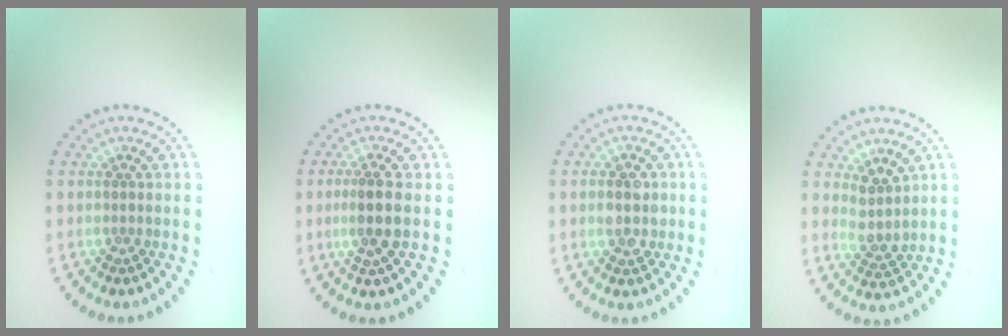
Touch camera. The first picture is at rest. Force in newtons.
{"total": 2.3, "press": 1.9, "slide": 1.2}
{"total": 2.8, "press": 2.8, "slide": 0.1}
{"total": 2.3, "press": 1.8, "slide": 1.3}